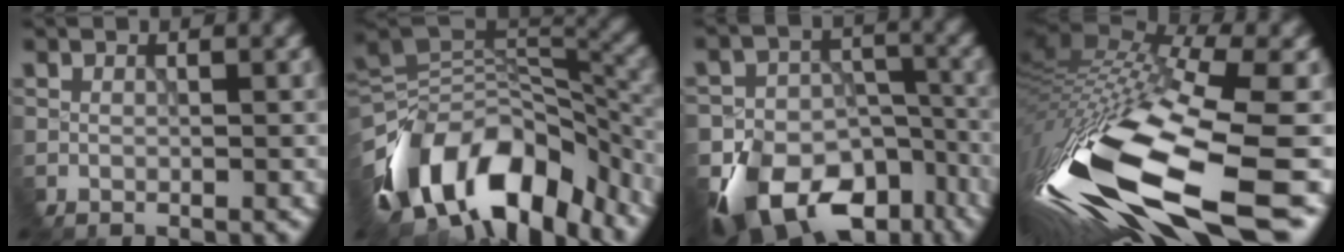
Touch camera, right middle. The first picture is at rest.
{"total": 12.9, "force": [-8.5, 6.8, 6.9], "torque": [-0.146, 0.014, -0.130]}
{"total": 11.4, "force": [-8.2, 6.8, 4.2], "torque": [-0.091, -0.016, -0.104]}
{"total": 17.9, "force": [-7.4, 5.0, 15.5], "torque": [-0.338, -0.052, -0.092]}